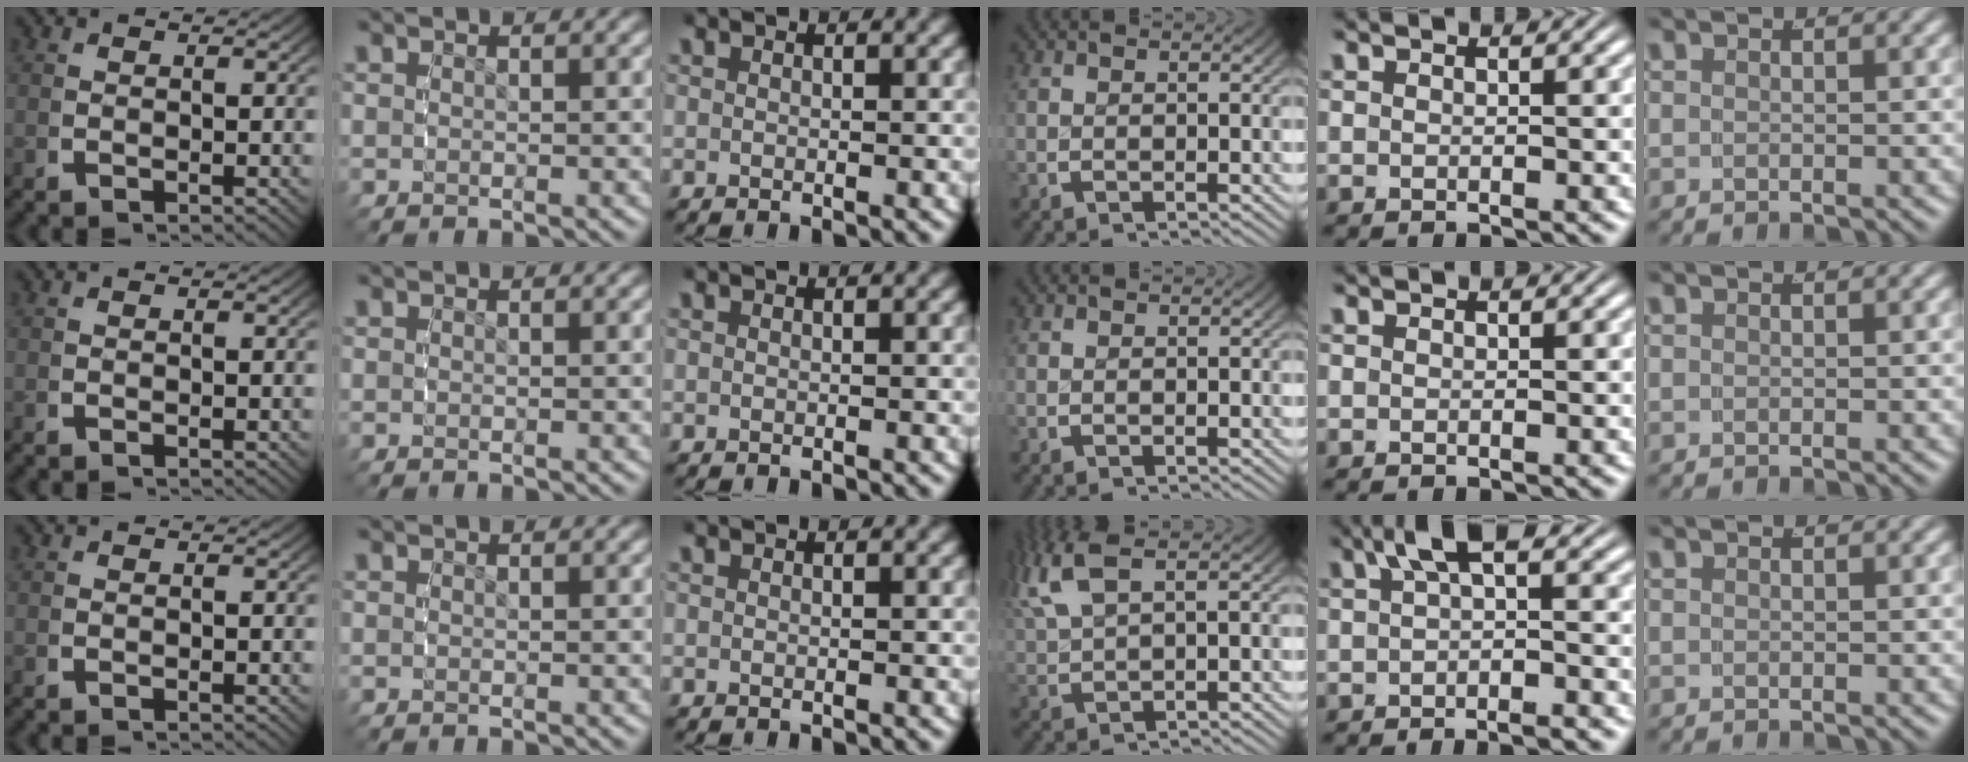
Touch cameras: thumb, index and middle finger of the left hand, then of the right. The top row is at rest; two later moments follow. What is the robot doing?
{"motion": "grasp_and_lifting", "object": "camera"}